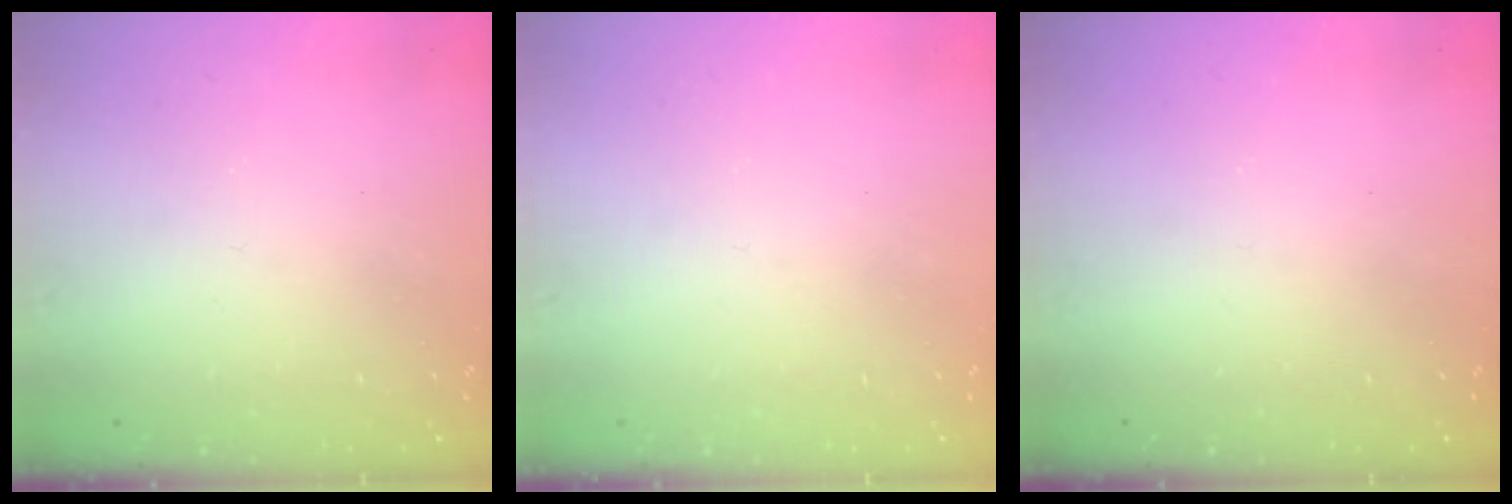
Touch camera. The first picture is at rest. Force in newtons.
{"total": 0.7, "press": 0.7, "slide": 0.1}
{"total": 0.0}